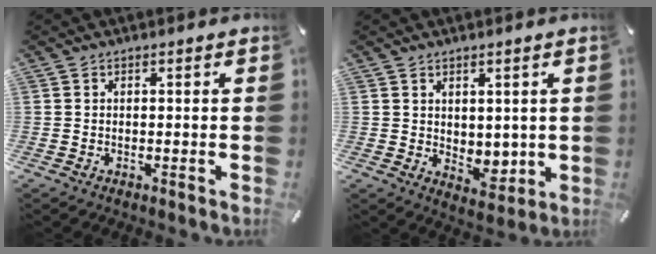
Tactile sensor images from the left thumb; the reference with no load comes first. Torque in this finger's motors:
{"motor_torque": [0.10, 0.11, 0.26, 0.07, 0.06]}